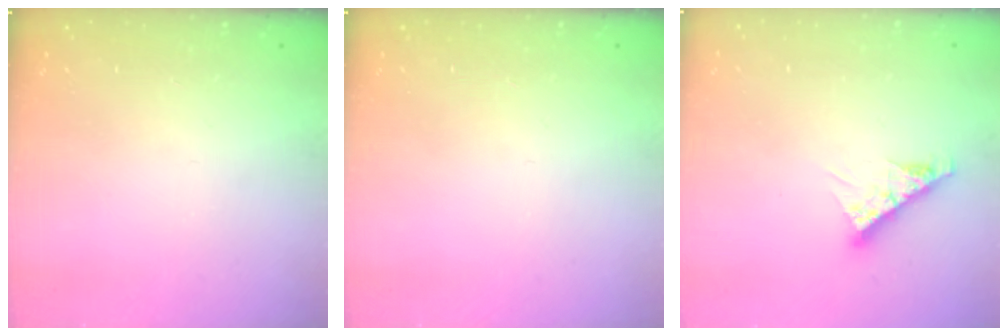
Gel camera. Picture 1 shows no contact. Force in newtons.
{"total": 0.0}
{"total": 8.0, "press": 8.0, "slide": 0.7}